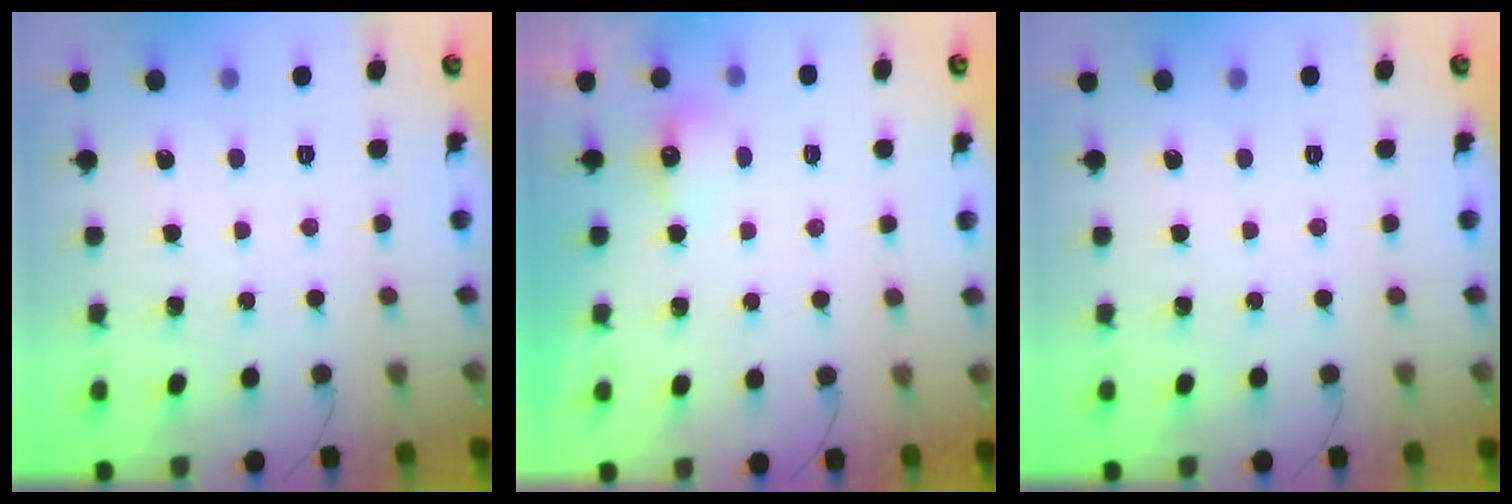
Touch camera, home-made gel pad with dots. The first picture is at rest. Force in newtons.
{"total": 5.4, "press": 5.3, "slide": 1.0}
{"total": 0.0}